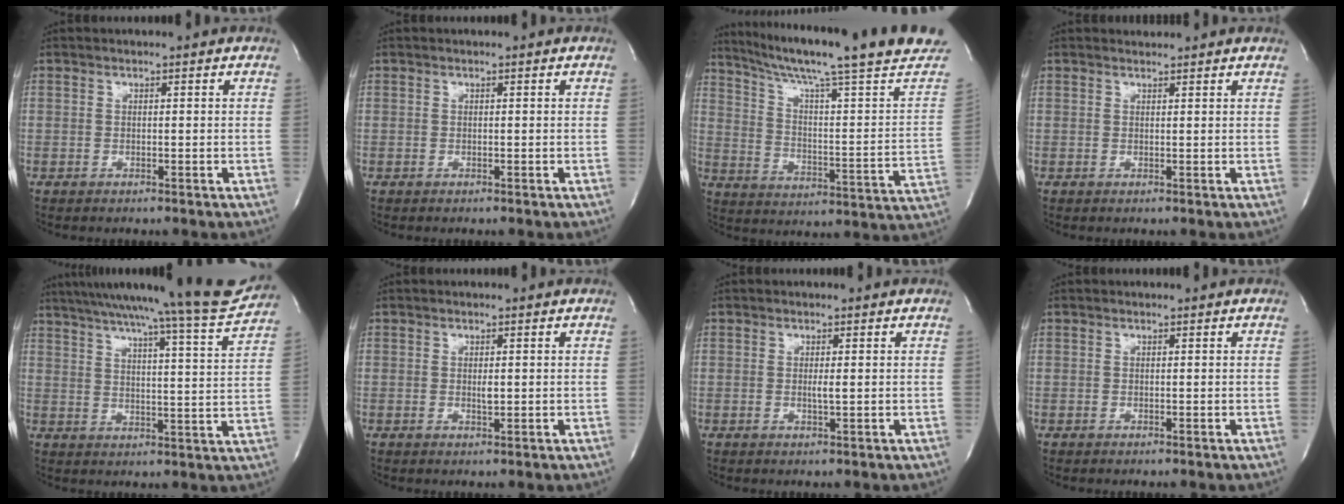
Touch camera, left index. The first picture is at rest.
{"total": 0.0}
{"total": 25.7, "force": [21.1, -0.9, 14.7], "torque": [-0.230, -0.053, 0.288]}
{"total": 0.9, "force": [0.9, -0.1, -0.1], "torque": [-0.009, -0.001, 0.016]}
{"total": 20.5, "force": [18.4, -1.3, 8.9], "torque": [-0.141, -0.045, 0.245]}
{"total": 1.2, "force": [0.1, 0.3, 1.1], "torque": [-0.022, -0.002, 0.003]}
{"total": 1.3, "force": [0.0, 0.0, 1.3], "torque": [-0.029, -0.003, 0.001]}
{"total": 0.0}